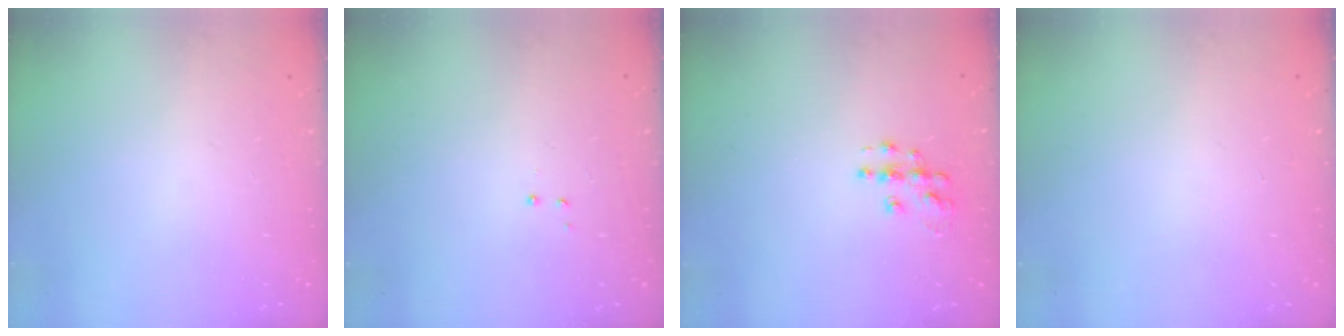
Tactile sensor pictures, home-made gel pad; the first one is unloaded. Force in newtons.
{"total": 2.9, "press": 2.8, "slide": 0.6}
{"total": 7.1, "press": 7.1, "slide": 0.3}
{"total": 0.0}